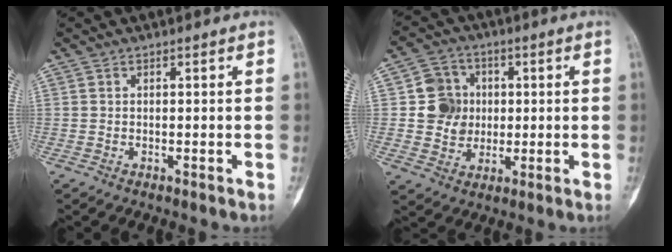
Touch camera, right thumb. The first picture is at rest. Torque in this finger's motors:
{"motor_torque": [-0.02, 1.11, 0.51, -0.31, 0.06]}